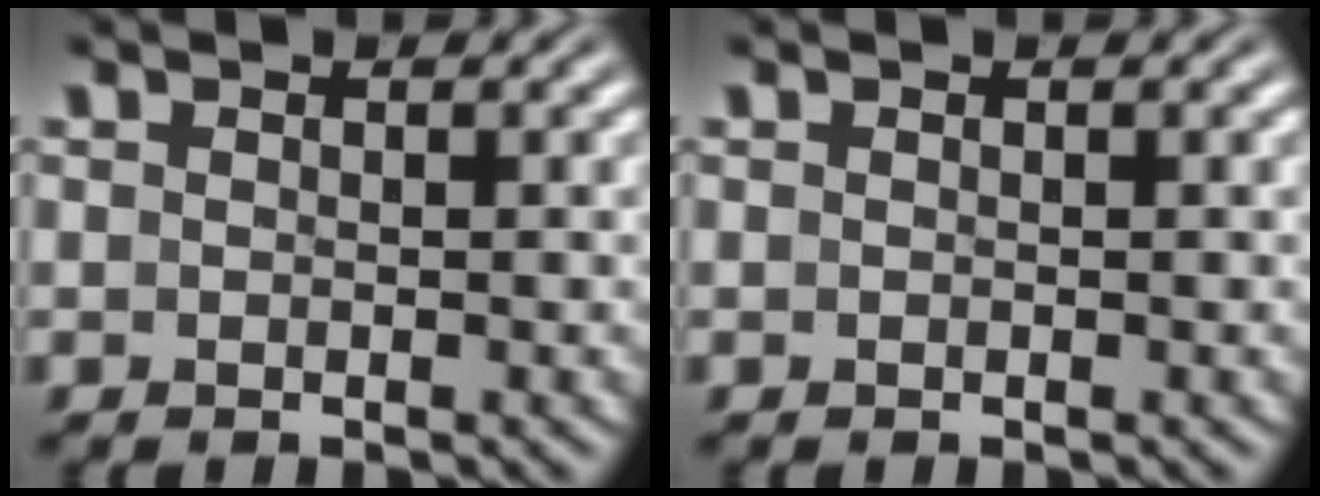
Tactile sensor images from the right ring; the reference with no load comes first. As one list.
[{"total": 0.0}]